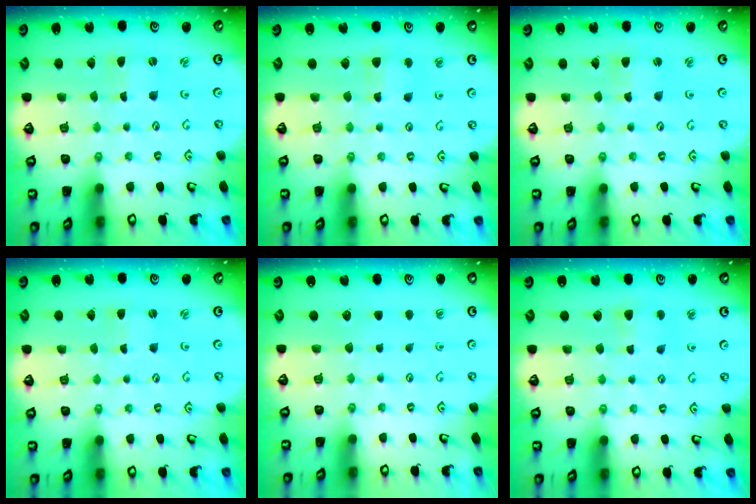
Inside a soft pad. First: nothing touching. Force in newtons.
{"total": 3.8, "press": 3.7, "slide": 0.6}
{"total": 2.9, "press": 2.8, "slide": 0.4}
{"total": 0.9, "press": 0.9, "slide": 0.2}
{"total": 0.0}
{"total": 4.3, "press": 4.3, "slide": 0.6}